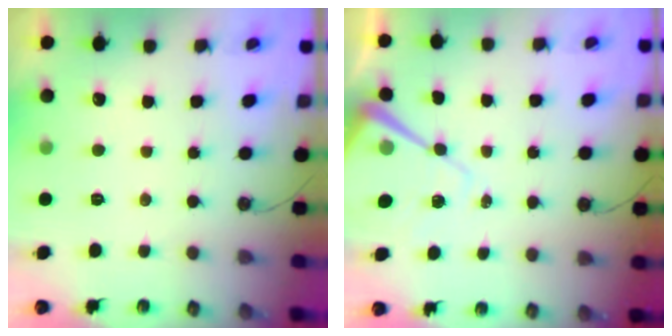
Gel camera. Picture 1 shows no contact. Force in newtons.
{"total": 11.9, "press": 11.9, "slide": 1.1}